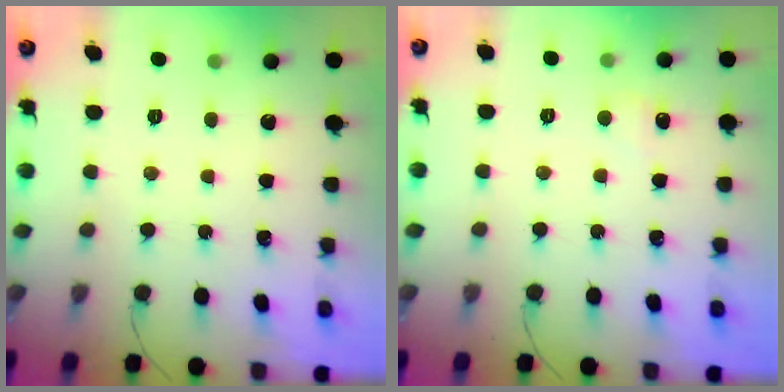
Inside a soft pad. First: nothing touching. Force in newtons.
{"total": 4.2, "press": 4.0, "slide": 1.2}